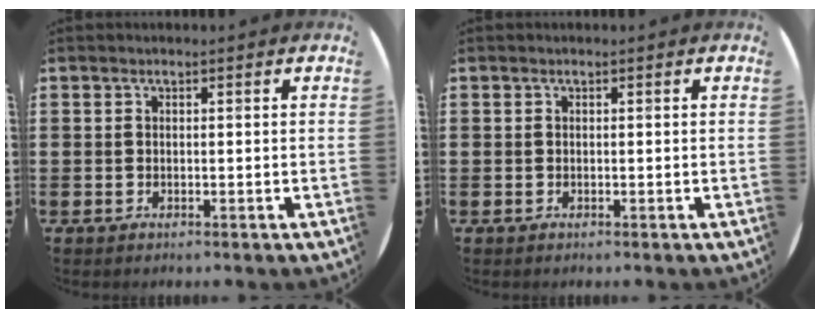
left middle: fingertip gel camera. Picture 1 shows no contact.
{"total": 0.0}